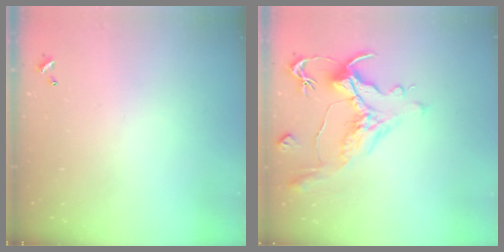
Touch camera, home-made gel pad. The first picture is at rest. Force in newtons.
{"total": 1.7, "press": 0.9, "slide": 1.4}